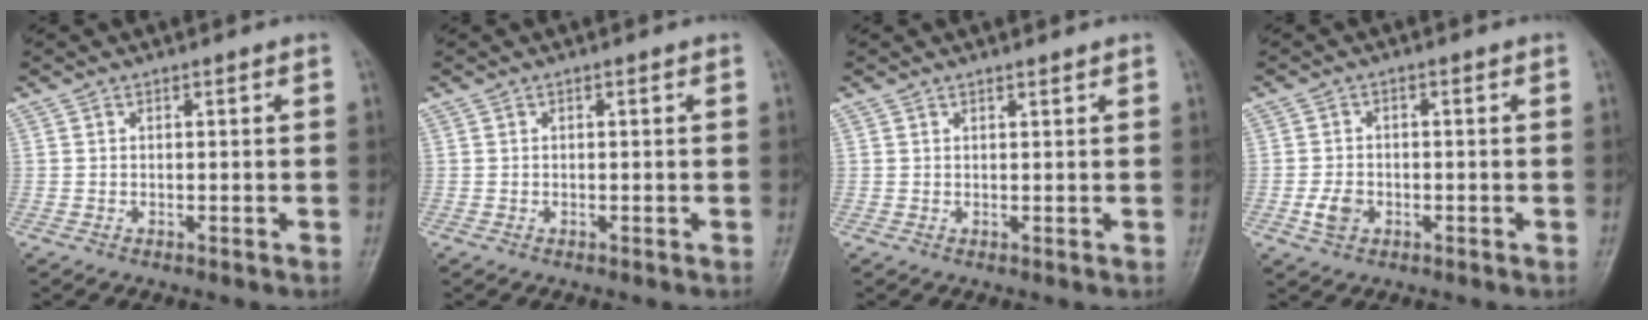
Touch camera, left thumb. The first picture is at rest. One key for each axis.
{"total": 0.0}
{"total": 0.9, "fx": 0.7, "fy": 0.1, "fz": 0.4, "tx": -0.006, "ty": -0.004, "tz": 0.013}
{"total": 3.7, "fx": -1.3, "fy": 2.7, "fz": 2.2, "tx": -0.039, "ty": 0.004, "tz": -0.023}